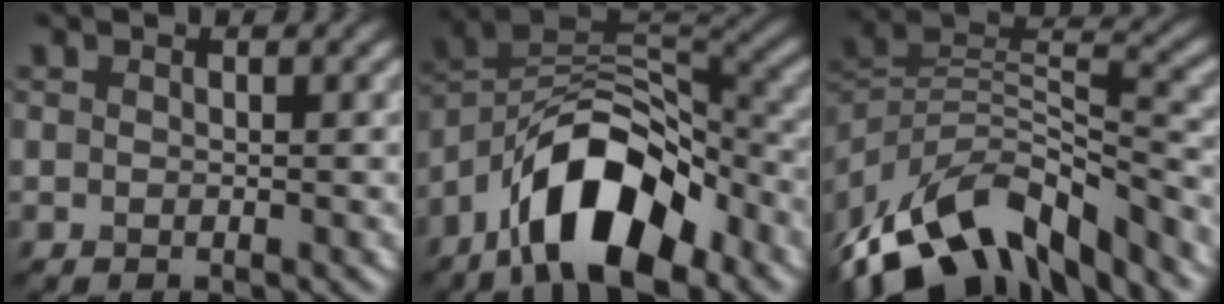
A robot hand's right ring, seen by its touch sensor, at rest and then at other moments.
{"total": 11.1, "force": [-6.3, 4.7, 7.8], "torque": [-0.122, 0.018, -0.122]}
{"total": 13.4, "force": [-9.2, 5.7, 7.9], "torque": [-0.157, 0.029, -0.173]}